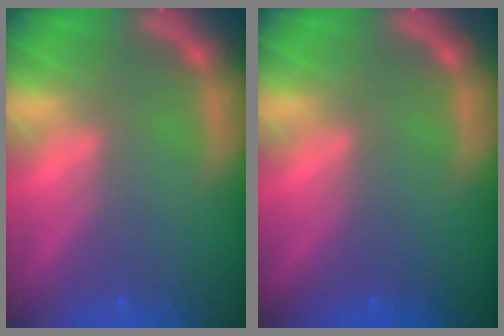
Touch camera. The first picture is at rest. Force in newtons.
{"total": 0.0}